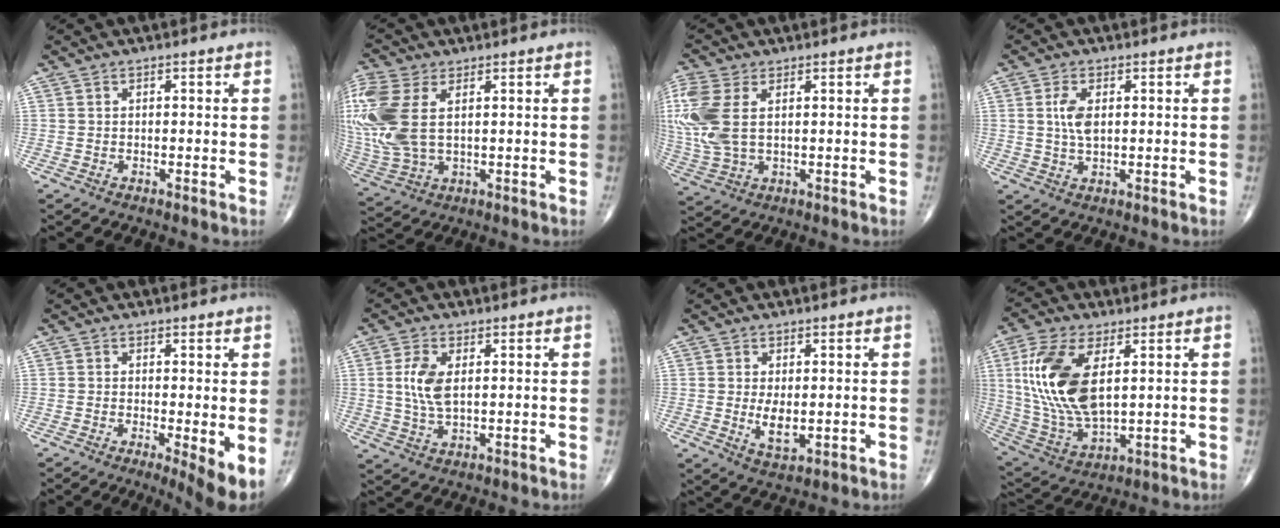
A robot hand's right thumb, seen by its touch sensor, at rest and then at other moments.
{"total": 16.7, "force": [3.6, 9.3, 13.4], "torque": [-0.353, -0.002, 0.077]}
{"total": 12.6, "force": [2.7, 7.2, 10.0], "torque": [-0.269, 0.006, 0.063]}
{"total": 4.6, "force": [0.9, 2.2, 3.9], "torque": [-0.084, -0.003, 0.017]}
{"total": 5.4, "force": [-0.9, 1.1, 5.2], "torque": [-0.086, -0.017, -0.018]}
{"total": 6.4, "force": [1.1, 3.2, 5.4], "torque": [-0.121, -0.004, 0.023]}
{"total": 4.7, "force": [-0.1, 2.3, 4.1], "torque": [-0.069, -0.013, 0.005]}
{"total": 17.6, "force": [4.0, 8.7, 14.8], "torque": [-0.311, -0.015, 0.086]}